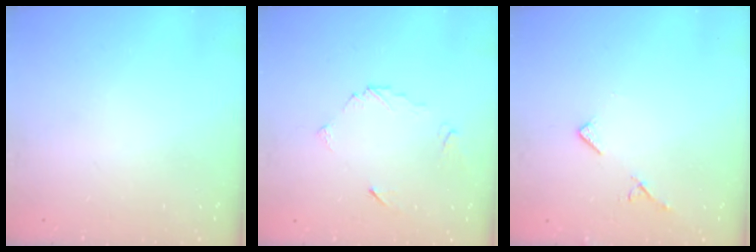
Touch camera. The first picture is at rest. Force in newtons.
{"total": 4.5, "press": 4.5, "slide": 0.5}
{"total": 6.5, "press": 6.4, "slide": 0.9}